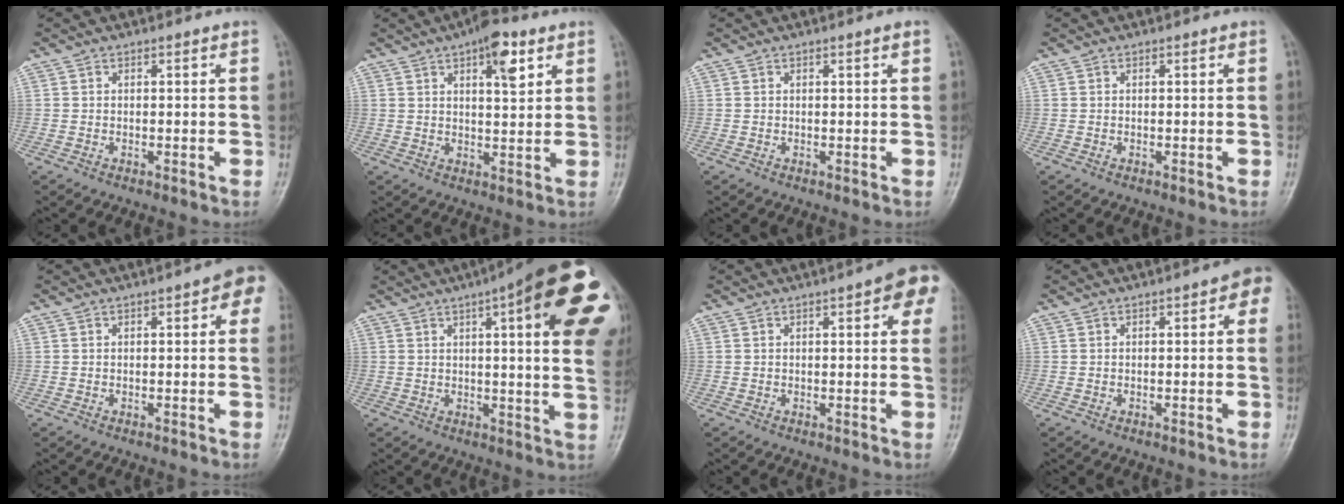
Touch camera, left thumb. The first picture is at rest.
{"total": 8.0, "force": [4.0, 2.9, 6.3], "torque": [-0.075, -0.014, 0.054]}
{"total": 0.6, "force": [0.3, -0.3, 0.4], "torque": [-0.009, 0.000, 0.003]}
{"total": 0.0}
{"total": 5.5, "force": [1.9, 1.8, 4.9], "torque": [-0.044, 0.009, 0.011]}
{"total": 24.3, "force": [8.7, 5.5, 22.0], "torque": [-0.221, 0.005, 0.105]}
{"total": 7.8, "force": [3.0, 2.1, 6.9], "torque": [-0.065, 0.003, 0.025]}
{"total": 4.3, "force": [1.2, 1.7, 3.7], "torque": [-0.031, 0.009, 0.005]}